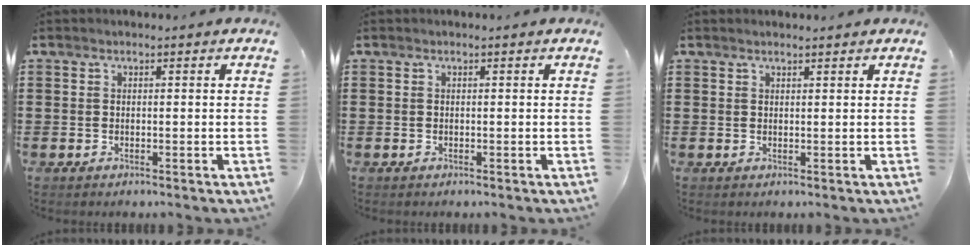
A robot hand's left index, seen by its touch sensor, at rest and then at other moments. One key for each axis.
{"total": 0.0}
{"total": 0.8, "fx": 0.8, "fy": 0.1, "fz": 0.3, "tx": -0.007, "ty": -0.001, "tz": 0.015}